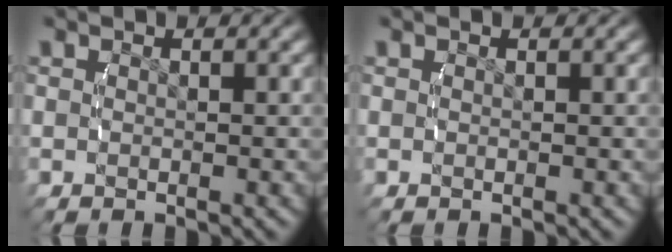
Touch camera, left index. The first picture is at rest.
{"total": 0.0}